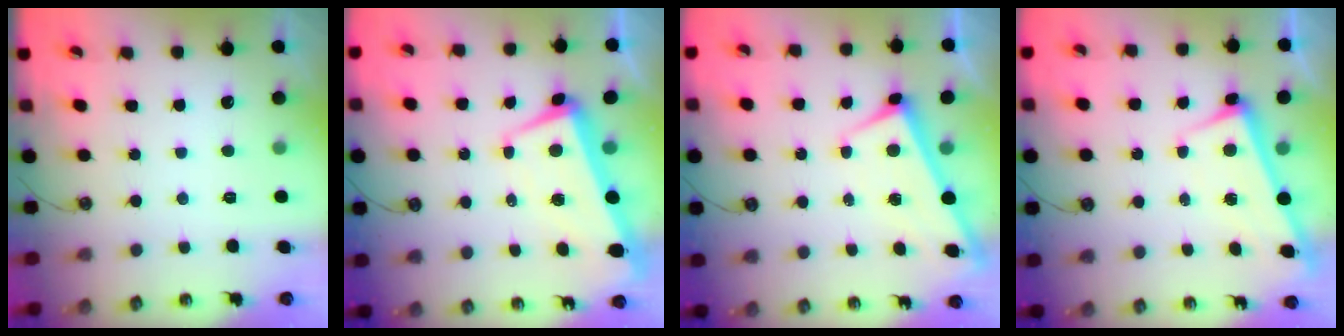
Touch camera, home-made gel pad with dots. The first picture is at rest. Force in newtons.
{"total": 3.6, "press": 2.9, "slide": 2.1}
{"total": 1.0, "press": 1.0, "slide": 0.0}
{"total": 2.8, "press": 2.7, "slide": 0.4}